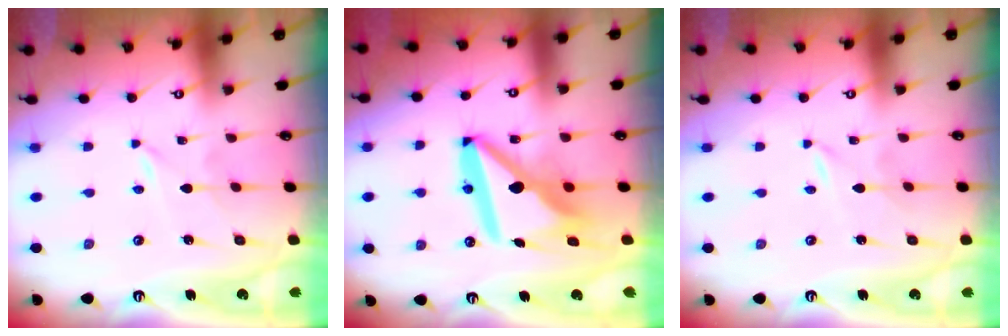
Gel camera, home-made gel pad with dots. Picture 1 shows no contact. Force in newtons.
{"total": 15.3, "press": 15.1, "slide": 1.9}
{"total": 0.0}